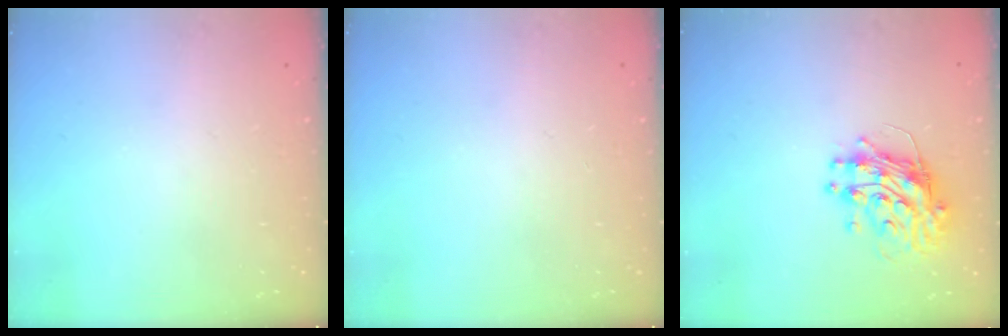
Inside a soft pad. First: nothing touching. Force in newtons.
{"total": 0.0}
{"total": 12.0, "press": 11.9, "slide": 1.2}